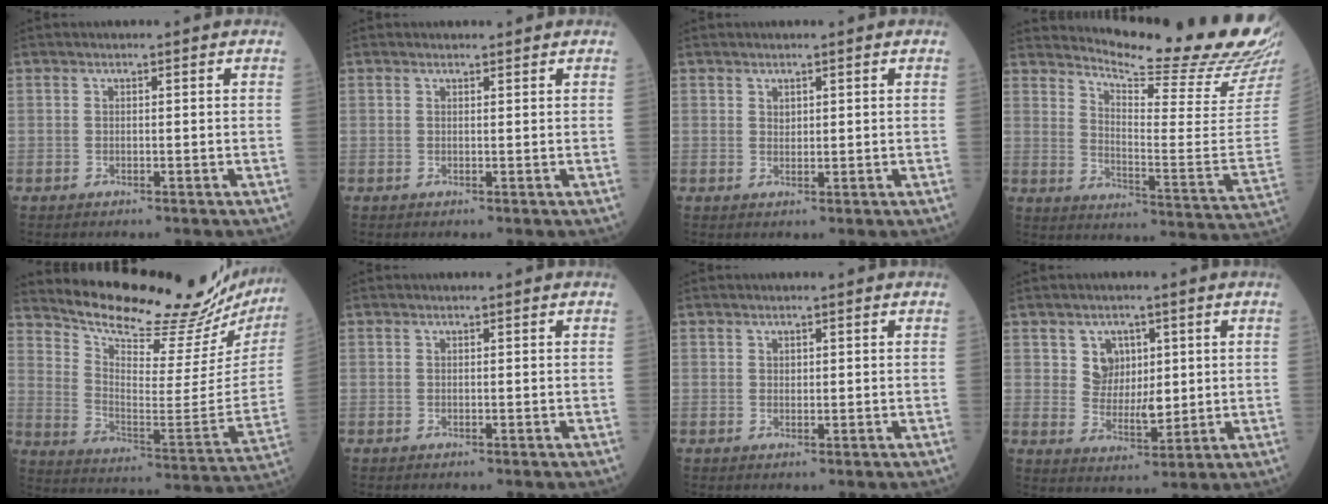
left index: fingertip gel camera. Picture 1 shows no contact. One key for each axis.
{"total": 1.0, "fx": 0.9, "fy": 0.1, "fz": 0.0, "tx": -0.011, "ty": 0.001, "tz": 0.015}
{"total": 1.1, "fx": 0.9, "fy": 0.6, "fz": 0.5, "tx": -0.008, "ty": -0.001, "tz": 0.014}
{"total": 21.6, "fx": 20.3, "fy": -1.3, "fz": 7.2, "tx": -0.131, "ty": -0.134, "tz": 0.259}
{"total": 25.6, "fx": 24.2, "fy": 3.3, "fz": 7.8, "tx": -0.135, "ty": -0.102, "tz": 0.320}
{"total": 0.0}
{"total": 0.7, "fx": 0.5, "fy": 0.5, "fz": 0.3, "tx": -0.004, "ty": -0.003, "tz": 0.007}
{"total": 5.4, "fx": 2.2, "fy": 4.2, "fz": 2.5, "tx": -0.044, "ty": 0.004, "tz": 0.046}